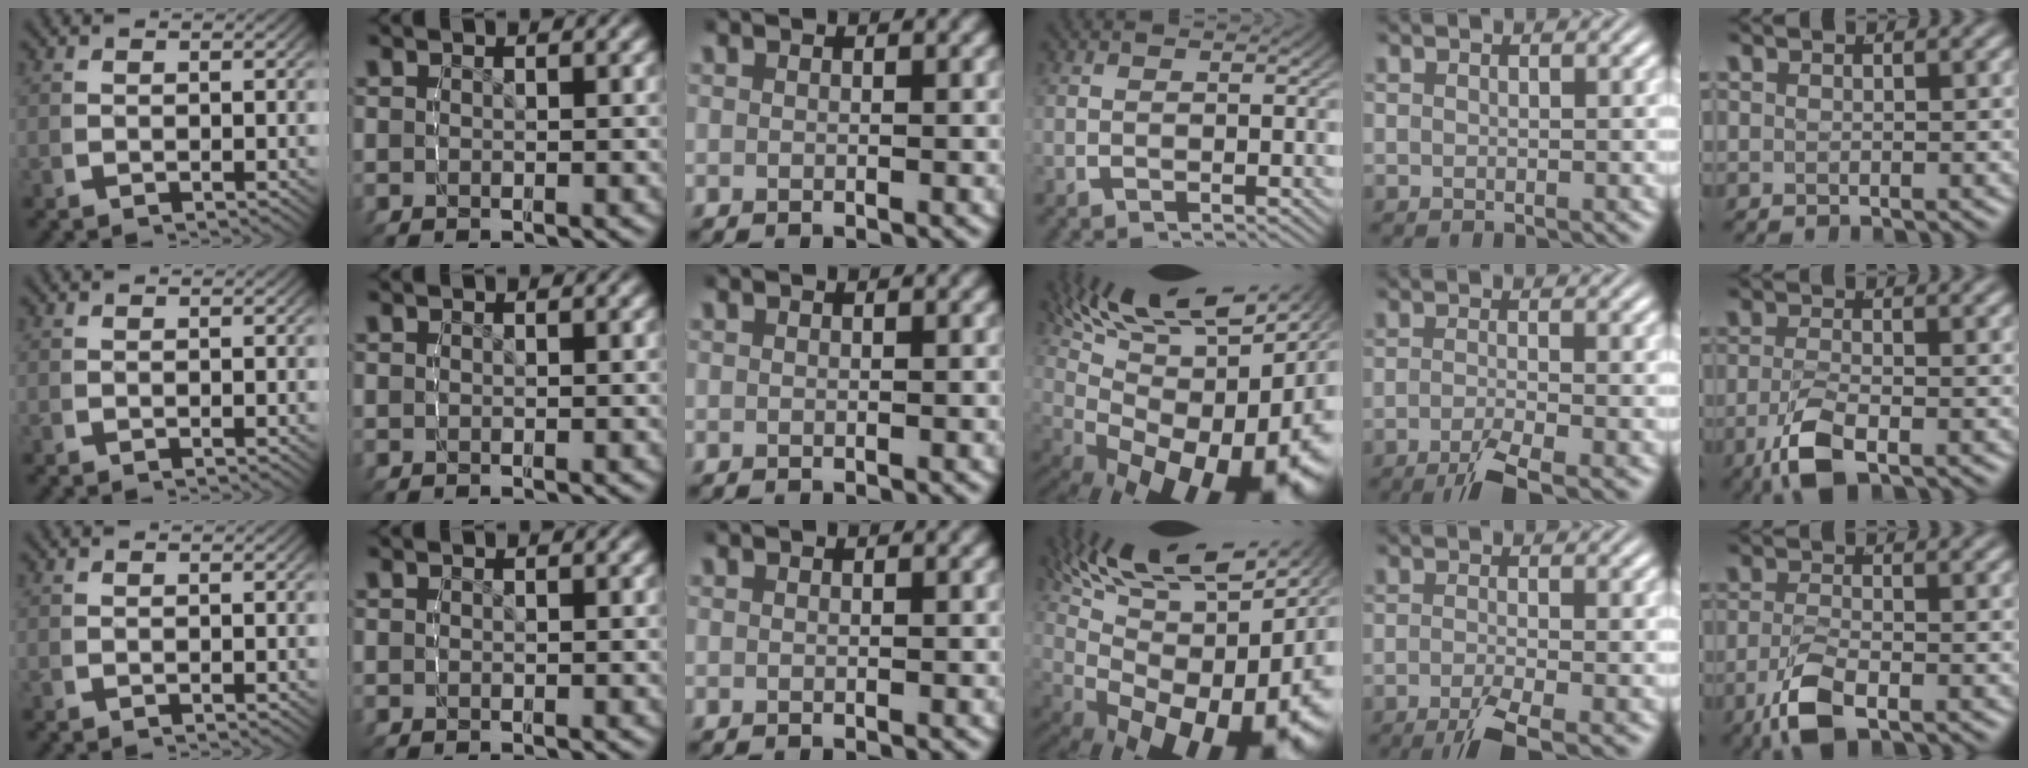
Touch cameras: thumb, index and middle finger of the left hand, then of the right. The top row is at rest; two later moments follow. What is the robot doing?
{"motion": "lift_and_place", "object": "glasses"}